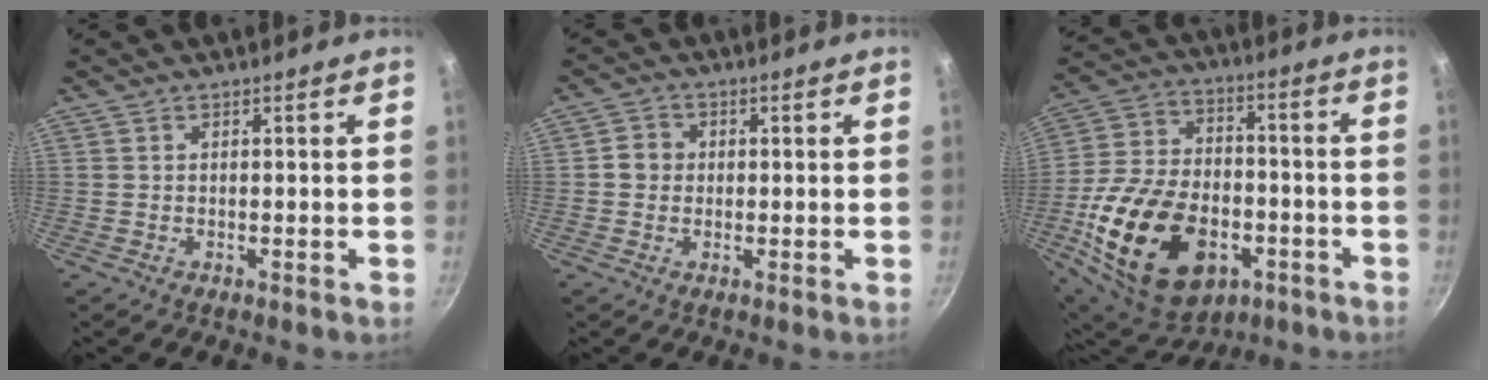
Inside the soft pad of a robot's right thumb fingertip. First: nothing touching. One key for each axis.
{"total": 3.3, "fx": -0.1, "fy": 3.1, "fz": 1.2, "tx": -0.003, "ty": 0.007, "tz": -0.008}
{"total": 25.8, "fx": -8.4, "fy": 16.4, "fz": 18.1, "tx": -0.321, "ty": 0.027, "tz": -0.131}